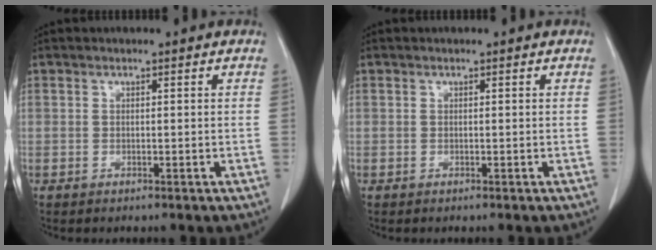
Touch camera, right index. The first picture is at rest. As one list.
[{"total": 0.0}]